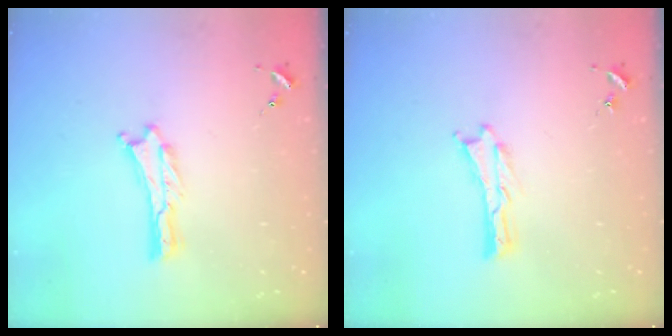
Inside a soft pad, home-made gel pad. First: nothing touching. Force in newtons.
{"total": 0.0}